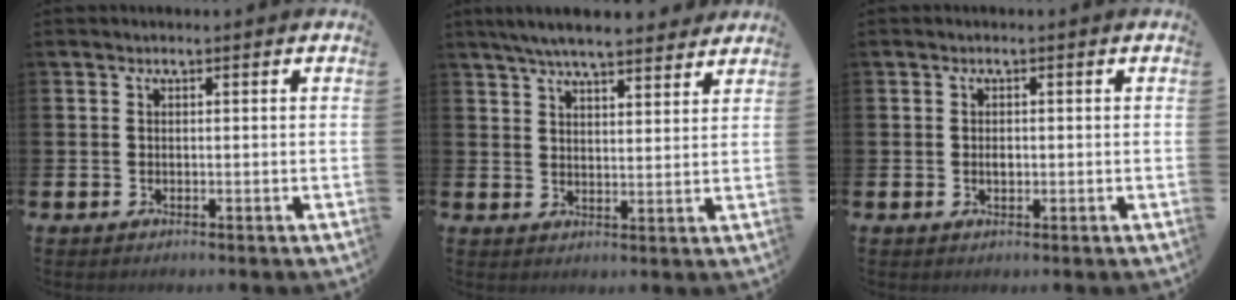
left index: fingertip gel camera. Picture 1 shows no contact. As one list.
[{"total": 6.4, "force": [6.0, 0.7, 1.9], "torque": [-0.053, -0.022, 0.109]}, {"total": 1.1, "force": [0.0, 0.7, 0.8], "torque": [-0.010, 0.002, -0.004]}]